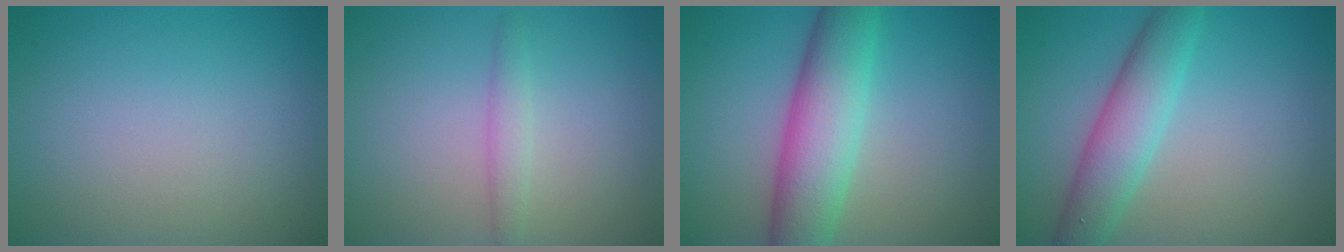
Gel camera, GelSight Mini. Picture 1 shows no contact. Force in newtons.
{"total": 1.5, "press": 1.5, "slide": 0.1}
{"total": 7.5, "press": 7.5, "slide": 0.1}
{"total": 4.8, "press": 4.8, "slide": 0.1}